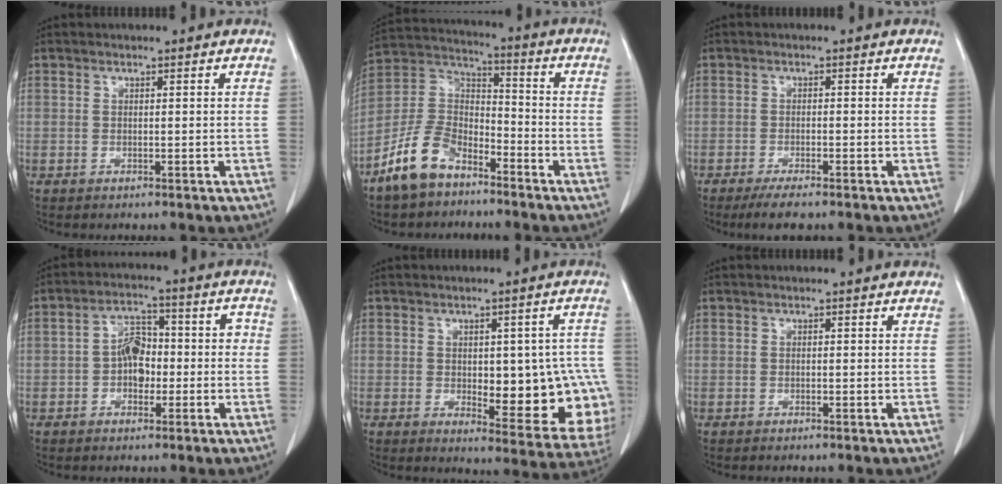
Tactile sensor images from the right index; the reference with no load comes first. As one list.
[{"total": 11.0, "force": [-7.6, 5.6, 5.6], "torque": [-0.130, 0.016, -0.152]}, {"total": 3.7, "force": [-2.7, 0.6, 2.4], "torque": [-0.041, -0.006, -0.044]}, {"total": 6.3, "force": [-1.2, 4.1, 4.6], "torque": [-0.072, 0.033, -0.022]}, {"total": 16.3, "force": [-1.8, 6.4, 14.9], "torque": [-0.130, 0.012, 0.002]}, {"total": 0.0}]